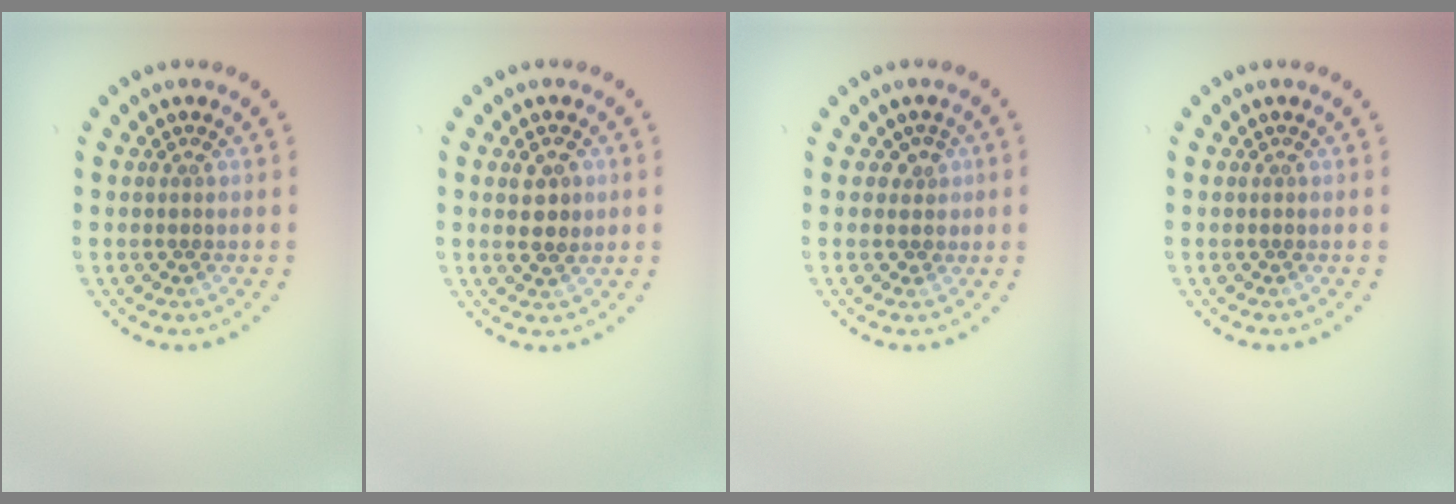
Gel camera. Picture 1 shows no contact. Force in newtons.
{"total": 2.4, "press": 2.3, "slide": 0.5}
{"total": 1.4, "press": 1.1, "slide": 0.9}
{"total": 0.0}